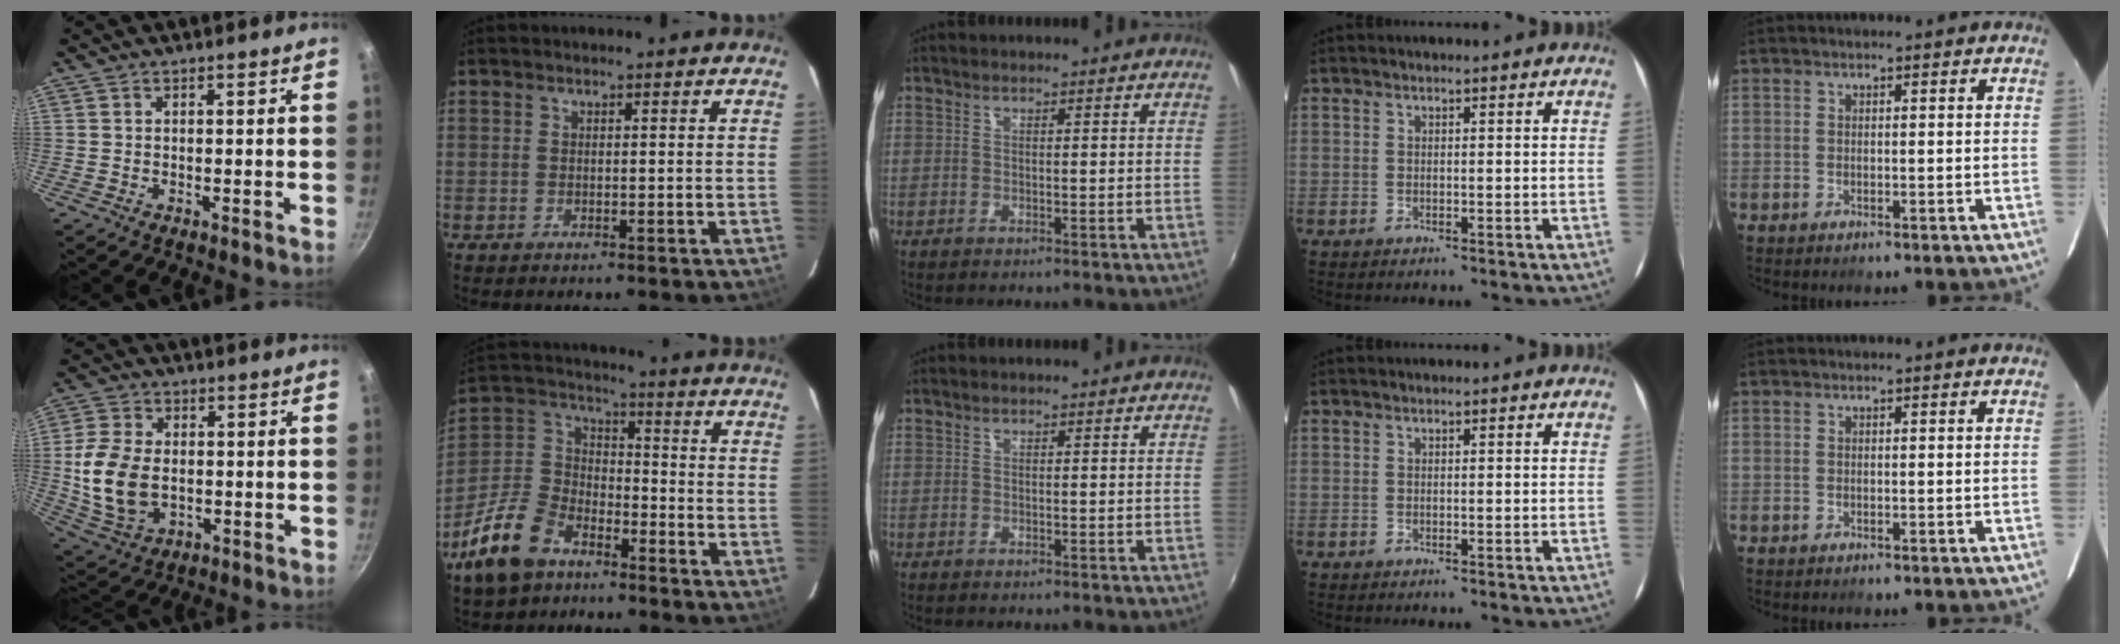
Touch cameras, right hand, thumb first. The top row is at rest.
{"thumb": {"total": 12.9, "force": [-0.6, 8.8, 9.4], "torque": [-0.176, -0.001, -0.004]}, "index": {"total": 15.5, "force": [-9.8, 8.8, 8.2], "torque": [-0.197, 0.018, -0.184]}}